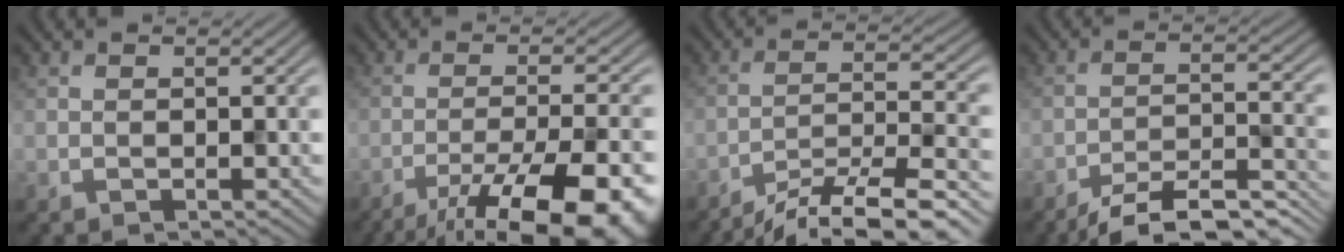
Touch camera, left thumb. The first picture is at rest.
{"total": 16.1, "force": [-11.0, 4.4, 10.9], "torque": [-0.151, -0.024, -0.147]}
{"total": 13.3, "force": [-11.0, 2.4, 7.0], "torque": [-0.116, -0.009, -0.165]}
{"total": 9.1, "force": [-7.6, 1.7, 4.7], "torque": [-0.086, -0.006, -0.114]}